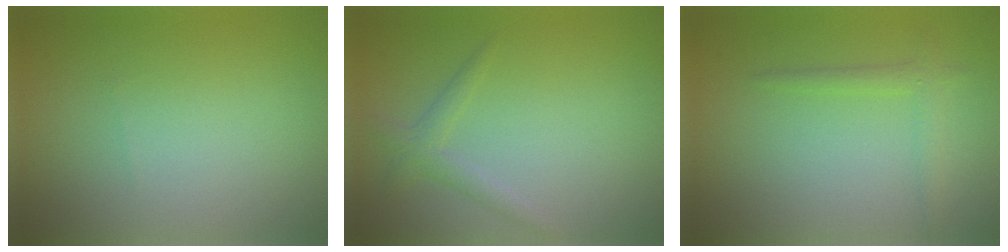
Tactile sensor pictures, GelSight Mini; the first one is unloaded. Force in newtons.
{"total": 1.7, "press": 1.7, "slide": 0.1}
{"total": 1.7, "press": 1.7, "slide": 0.1}